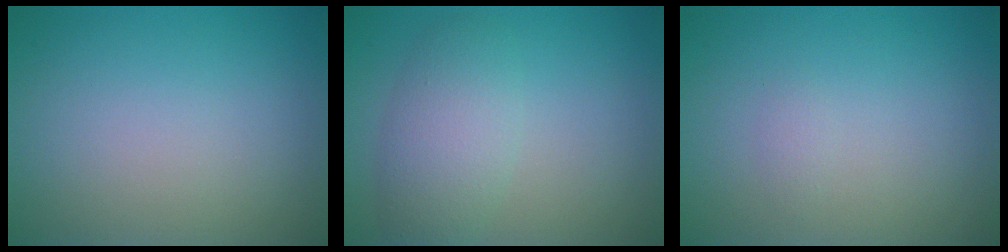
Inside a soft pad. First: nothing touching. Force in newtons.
{"total": 4.0, "press": 4.0, "slide": 0.2}
{"total": 0.5, "press": 0.5, "slide": 0.1}